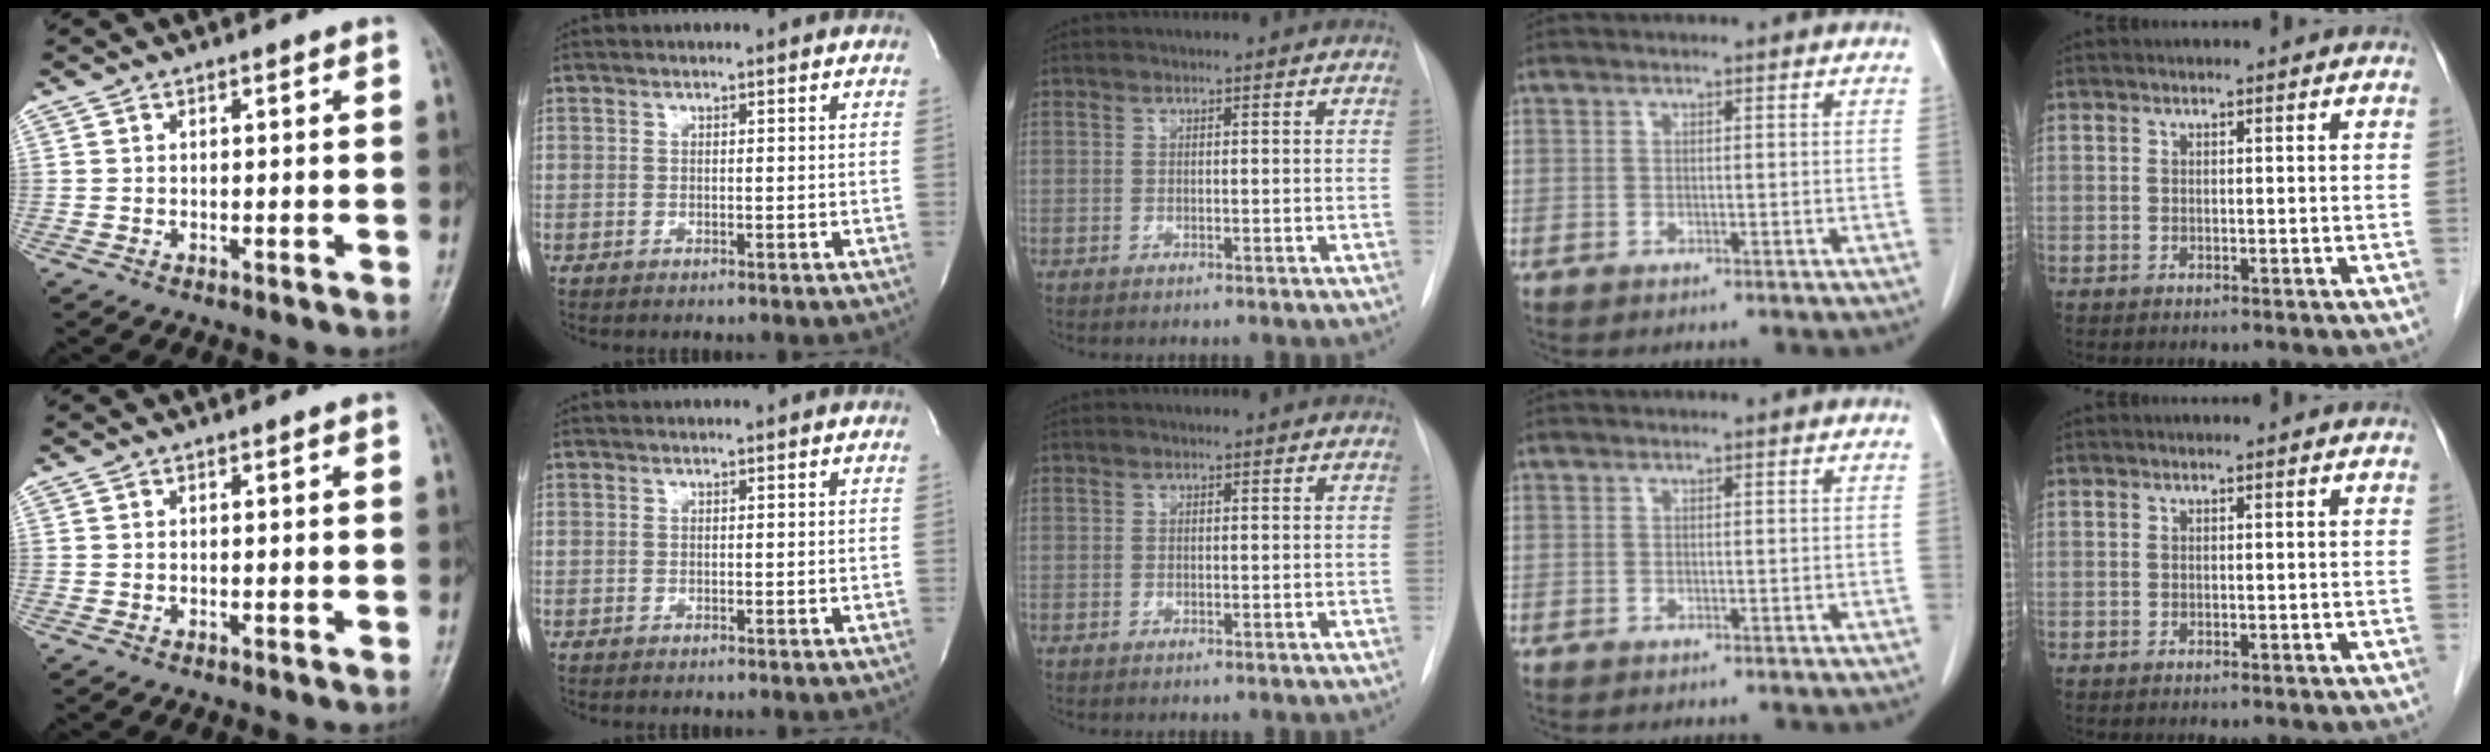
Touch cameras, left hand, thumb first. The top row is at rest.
{}